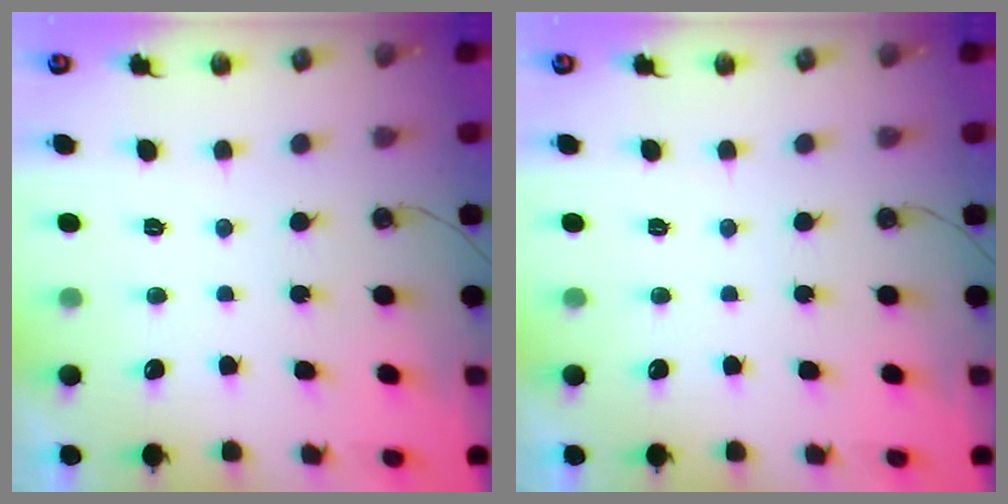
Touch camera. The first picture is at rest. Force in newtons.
{"total": 0.0}